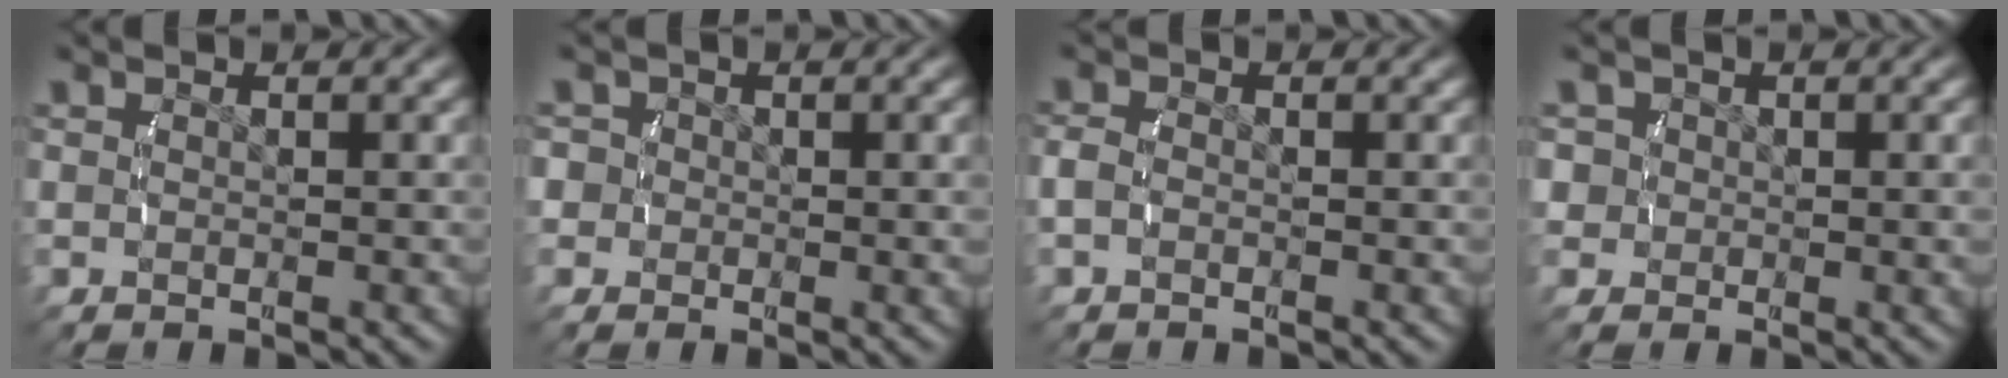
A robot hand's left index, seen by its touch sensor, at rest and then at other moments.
{"total": 3.3, "force": [-0.1, 3.1, 1.1], "torque": [-0.033, -0.002, -0.007]}
{"total": 1.4, "force": [-0.6, 0.9, 0.9], "torque": [-0.031, -0.007, -0.009]}
{"total": 3.8, "force": [0.3, 3.5, 1.4], "torque": [-0.045, -0.008, 0.006]}